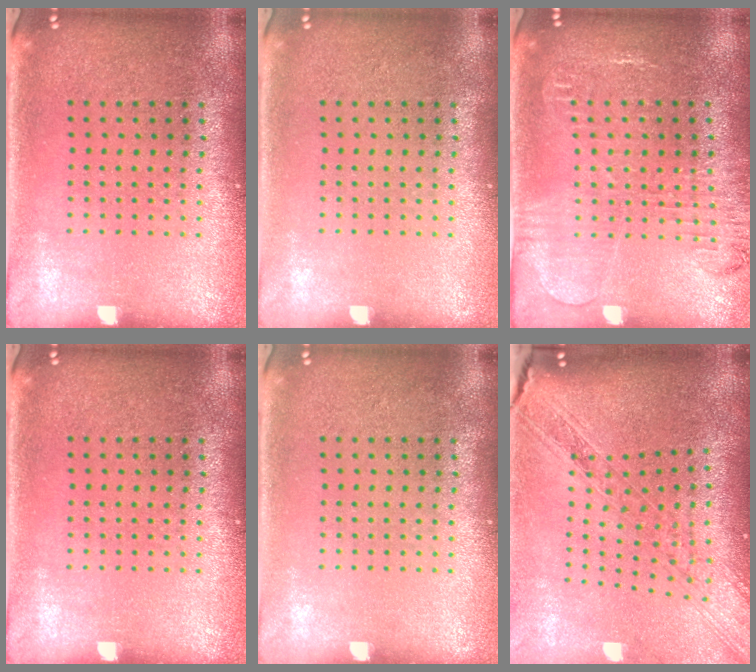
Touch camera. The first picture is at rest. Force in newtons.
{"total": 0.0}
{"total": 1.8, "press": 1.8, "slide": 0.4}
{"total": 0.0}
{"total": 0.0}
{"total": 2.2, "press": 1.9, "slide": 1.1}